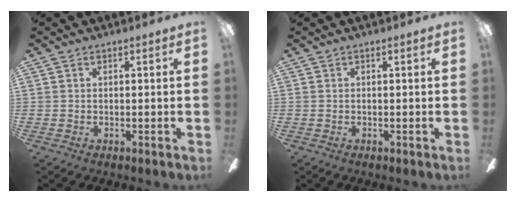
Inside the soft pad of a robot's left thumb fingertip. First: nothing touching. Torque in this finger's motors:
{"motor_torque": [0.00, 0.00, 0.02, -0.02, 0.00]}